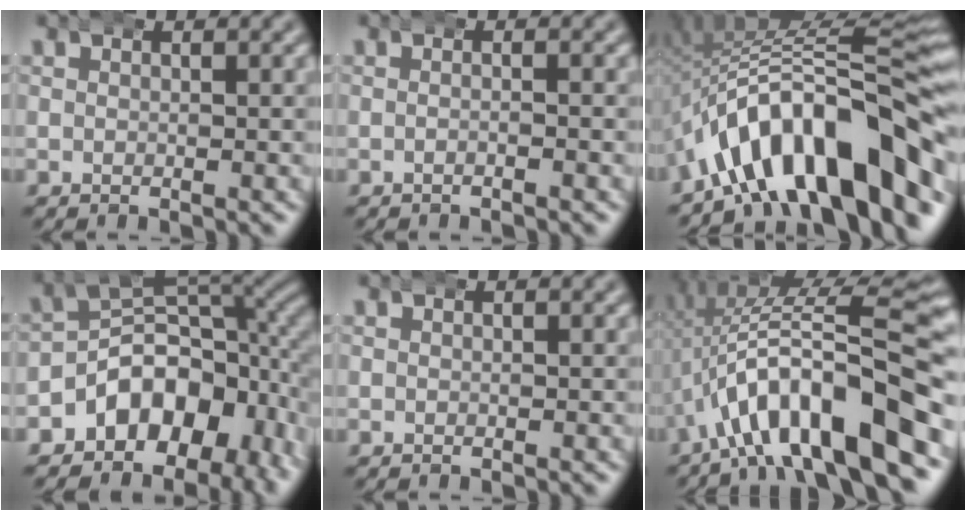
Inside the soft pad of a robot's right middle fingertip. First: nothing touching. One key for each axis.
{"total": 0.9, "fx": -0.6, "fy": -0.1, "fz": 0.6, "tx": -0.005, "ty": 0.004, "tz": -0.017}
{"total": 15.9, "fx": -4.2, "fy": 8.0, "fz": 13.0, "tx": -0.220, "ty": -0.003, "tz": -0.063}
{"total": 11.3, "fx": -1.9, "fy": 8.1, "fz": 7.6, "tx": -0.125, "ty": -0.015, "tz": -0.030}
{"total": 0.0}
{"total": 13.0, "fx": -2.2, "fy": 5.9, "fz": 11.4, "tx": -0.189, "ty": -0.002, "tz": -0.025}